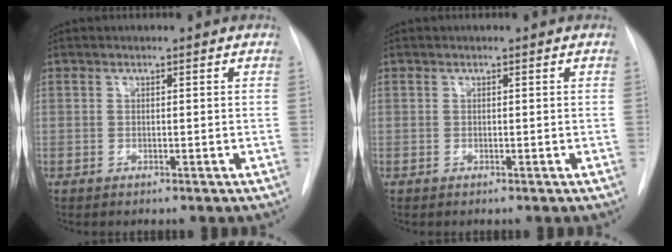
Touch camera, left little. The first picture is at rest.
{"total": 0.0}